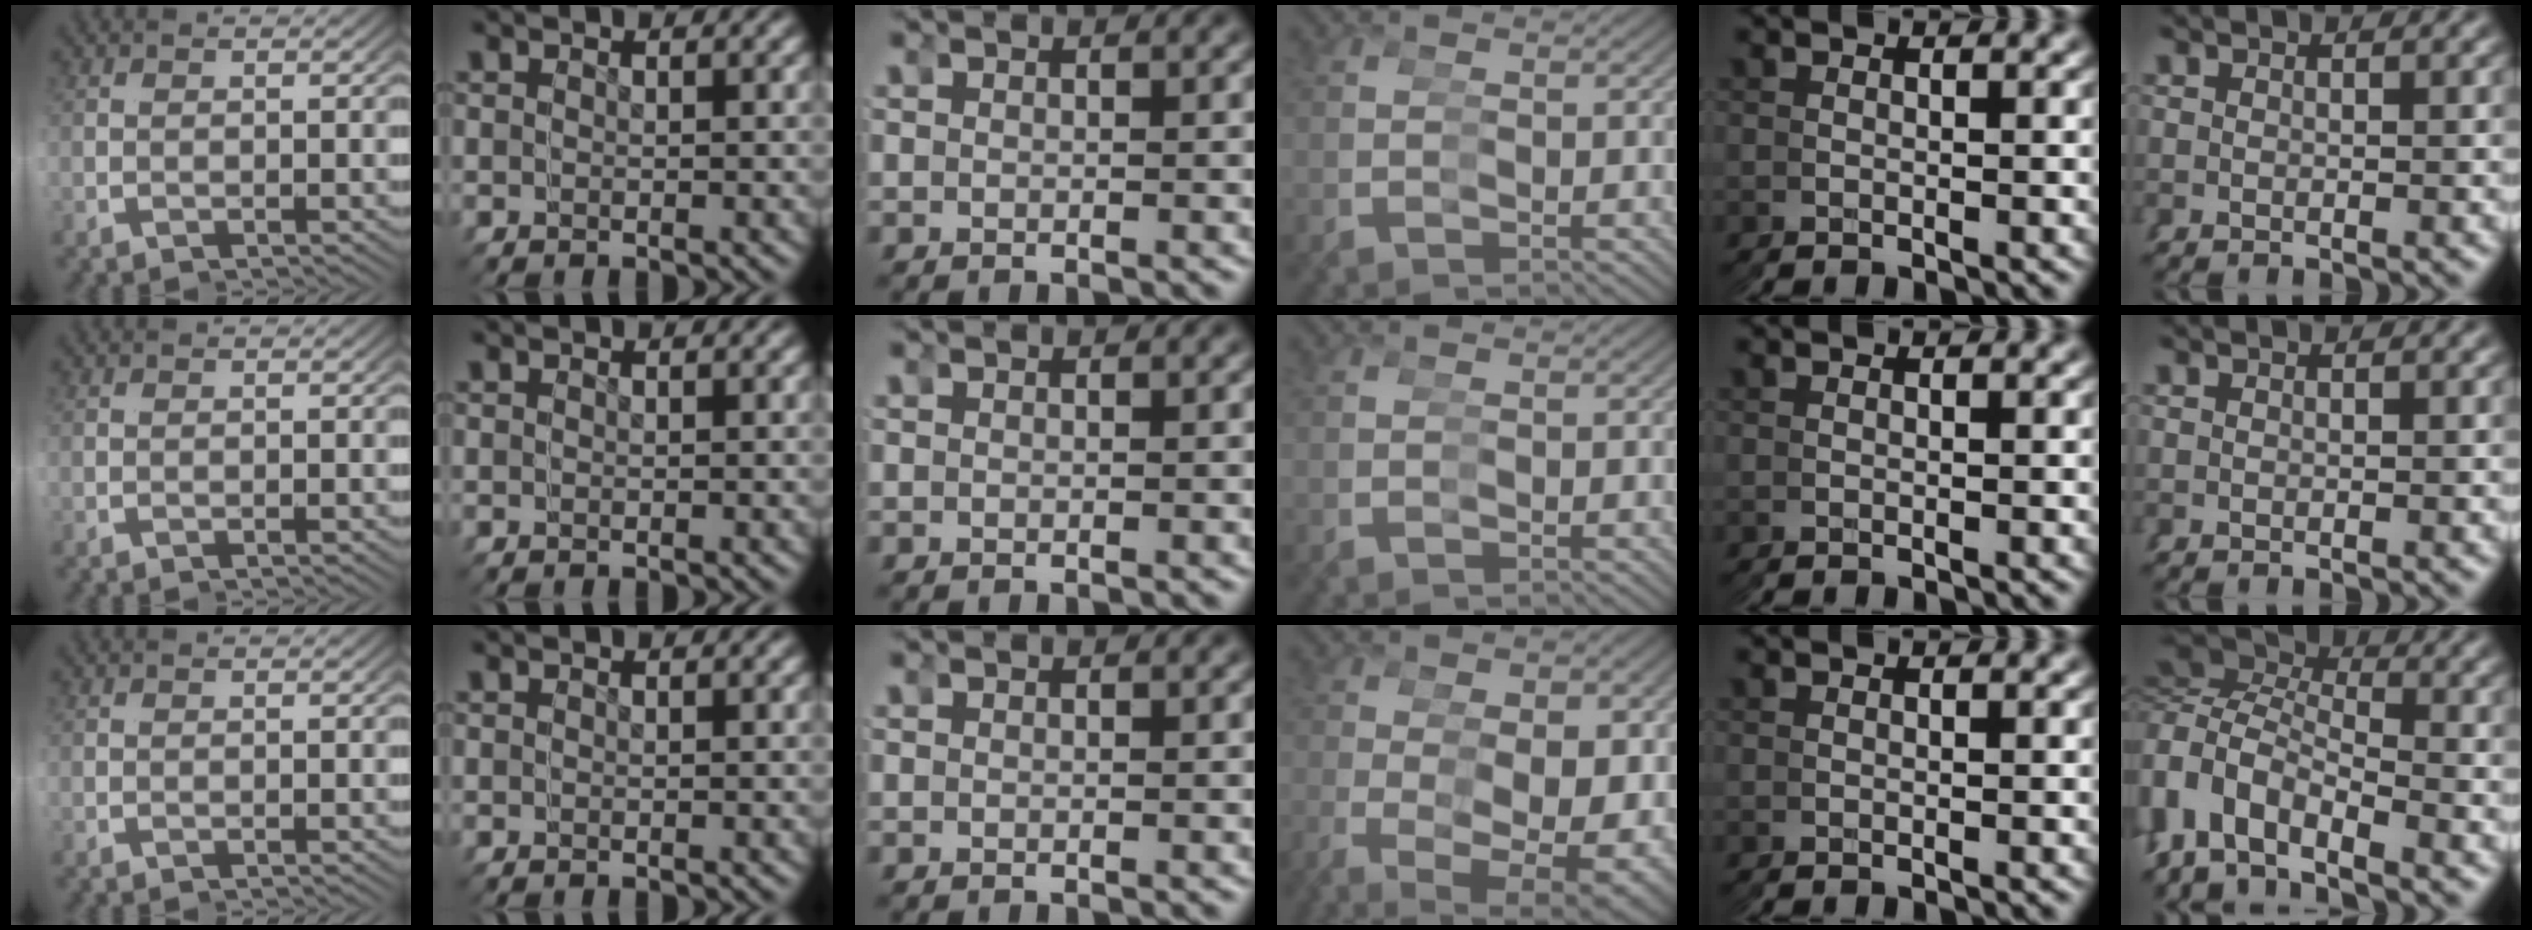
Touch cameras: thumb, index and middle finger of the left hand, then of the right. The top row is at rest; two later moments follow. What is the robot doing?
{"motion": "grasp_and_lifting", "object": "hoodie"}